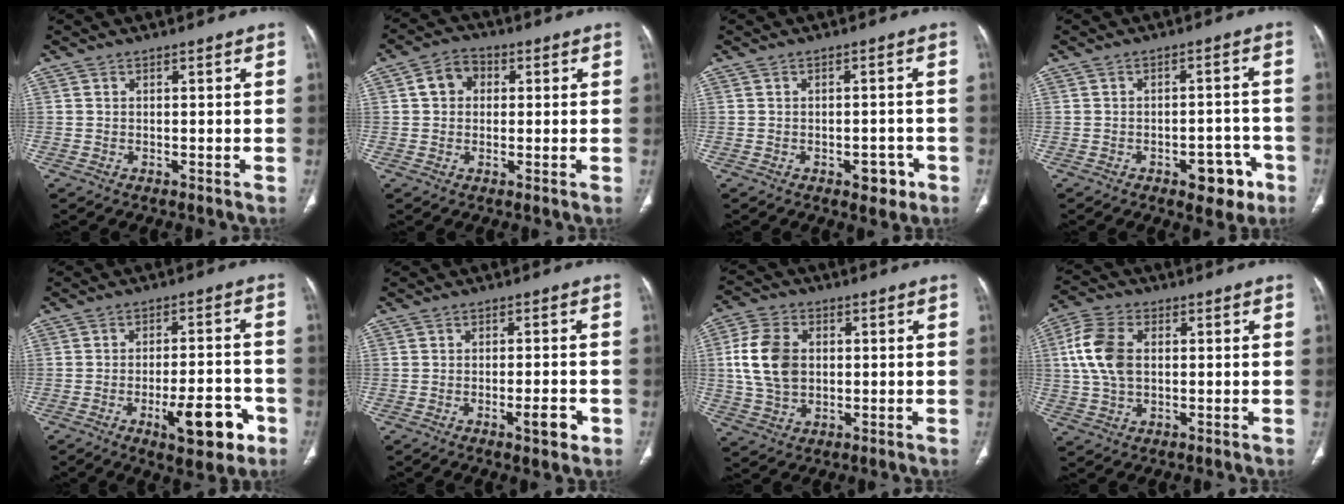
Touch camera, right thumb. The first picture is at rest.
{"total": 5.4, "force": [1.0, 4.4, 3.0], "torque": [-0.036, 0.012, 0.009]}
{"total": 3.8, "force": [-1.9, 2.2, 2.4], "torque": [-0.012, 0.011, -0.020]}
{"total": 7.2, "force": [-3.7, 3.8, 4.8], "torque": [-0.030, 0.030, -0.041]}
{"total": 11.2, "force": [-5.1, 4.0, 9.2], "torque": [-0.119, 0.025, -0.067]}
{"total": 4.3, "force": [-1.8, 1.2, 3.7], "torque": [-0.050, 0.003, -0.023]}
{"total": 11.2, "force": [1.1, 8.1, 7.6], "torque": [-0.138, 0.004, 0.022]}
{"total": 10.0, "force": [1.3, 6.4, 7.5], "torque": [-0.159, 0.011, 0.025]}